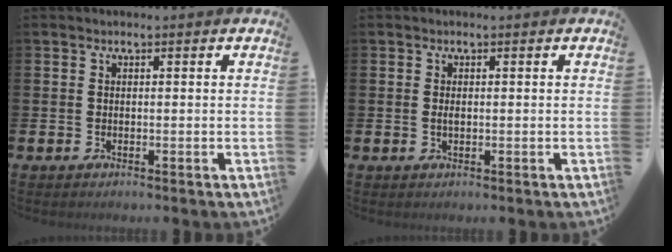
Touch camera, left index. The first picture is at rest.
{"total": 0.6, "force": [-0.2, 0.2, 0.5], "torque": [-0.010, 0.002, -0.005]}